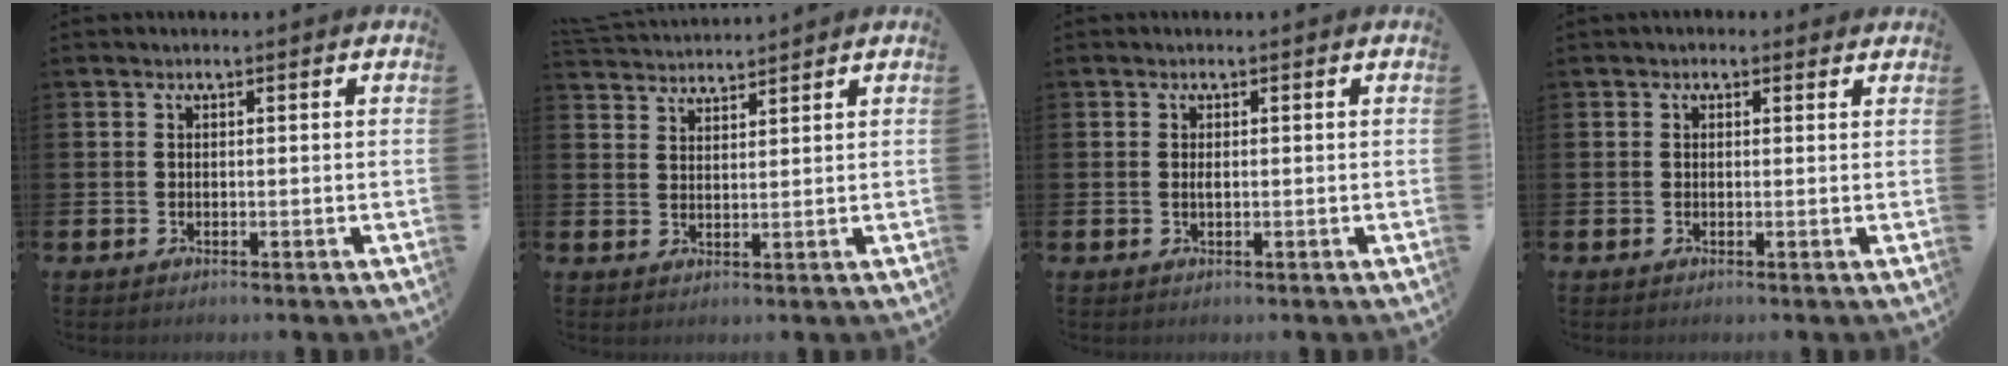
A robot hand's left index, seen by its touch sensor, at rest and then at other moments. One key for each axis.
{"total": 3.3, "fx": 3.3, "fy": 0.2, "fz": -0.2, "tx": -0.005, "ty": -0.019, "tz": 0.060}
{"total": 0.5, "fx": 0.0, "fy": 0.1, "fz": 0.5, "tx": -0.017, "ty": 0.003, "tz": 0.003}
{"total": 0.9, "fx": 0.6, "fy": 0.6, "fz": 0.2, "tx": -0.005, "ty": 0.009, "tz": 0.010}